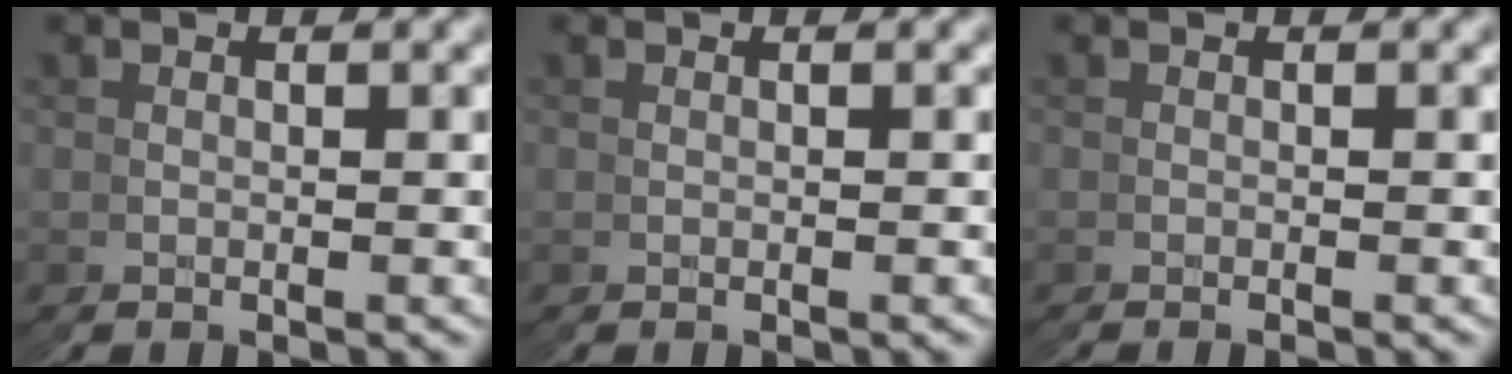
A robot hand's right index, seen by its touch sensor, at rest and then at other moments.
{"total": 0.0}
{"total": 0.9, "force": [-0.3, -0.7, -0.5], "torque": [0.006, 0.004, -0.007]}